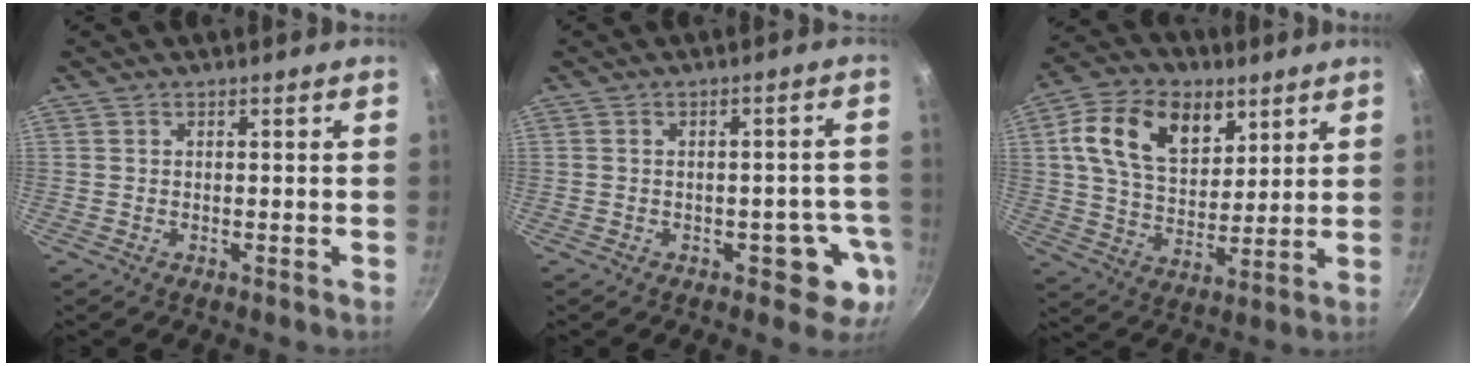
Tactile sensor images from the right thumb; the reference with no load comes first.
{"total": 6.5, "force": [-2.4, 4.0, 4.5], "torque": [-0.005, 0.025, -0.022]}
{"total": 16.7, "force": [6.8, 11.0, 10.6], "torque": [-0.162, -0.018, 0.112]}